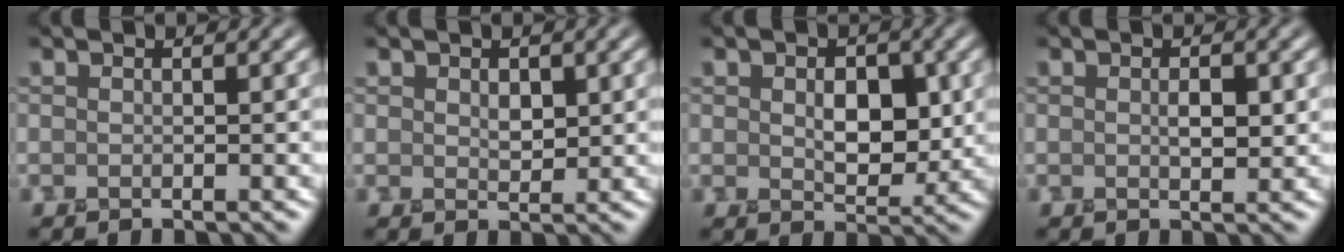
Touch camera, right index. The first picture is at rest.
{"total": 1.0, "force": [0.7, 0.7, 0.4], "torque": [-0.011, 0.007, 0.018]}
{"total": 3.1, "force": [0.6, 2.1, 2.2], "torque": [-0.037, 0.003, 0.017]}
{"total": 1.2, "force": [0.4, 0.4, 1.1], "torque": [-0.025, 0.007, 0.010]}